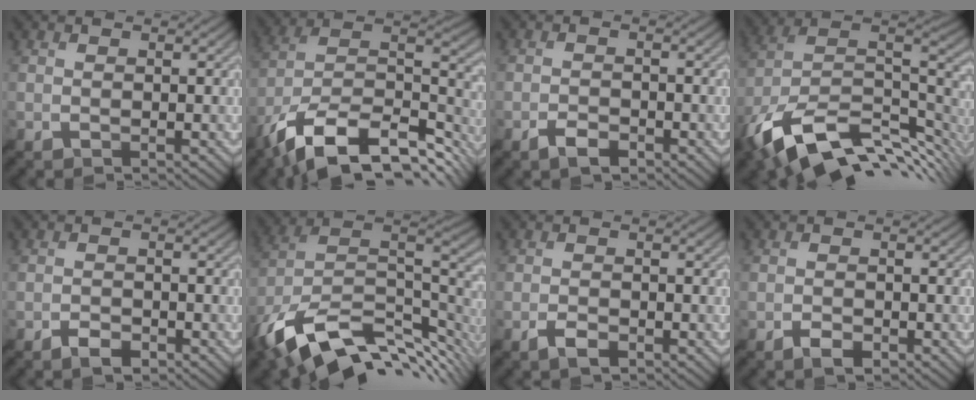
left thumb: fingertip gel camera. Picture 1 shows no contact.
{"total": 17.4, "force": [-11.4, 7.9, 10.6], "torque": [-0.243, -0.037, -0.181]}
{"total": 2.5, "force": [-2.0, 0.9, 1.2], "torque": [-0.024, -0.002, -0.037]}
{"total": 16.4, "force": [-7.4, 8.9, 11.6], "torque": [-0.265, -0.023, -0.123]}
{"total": 2.2, "force": [-1.7, 0.9, 1.0], "torque": [-0.018, -0.003, -0.031]}
{"total": 15.6, "force": [-6.7, 8.5, 11.2], "torque": [-0.257, -0.017, -0.112]}
{"total": 2.1, "force": [-1.5, 0.7, 1.3], "torque": [-0.025, -0.002, -0.027]}
{"total": 1.9, "force": [-1.5, 0.8, 1.0], "torque": [-0.018, -0.003, -0.025]}